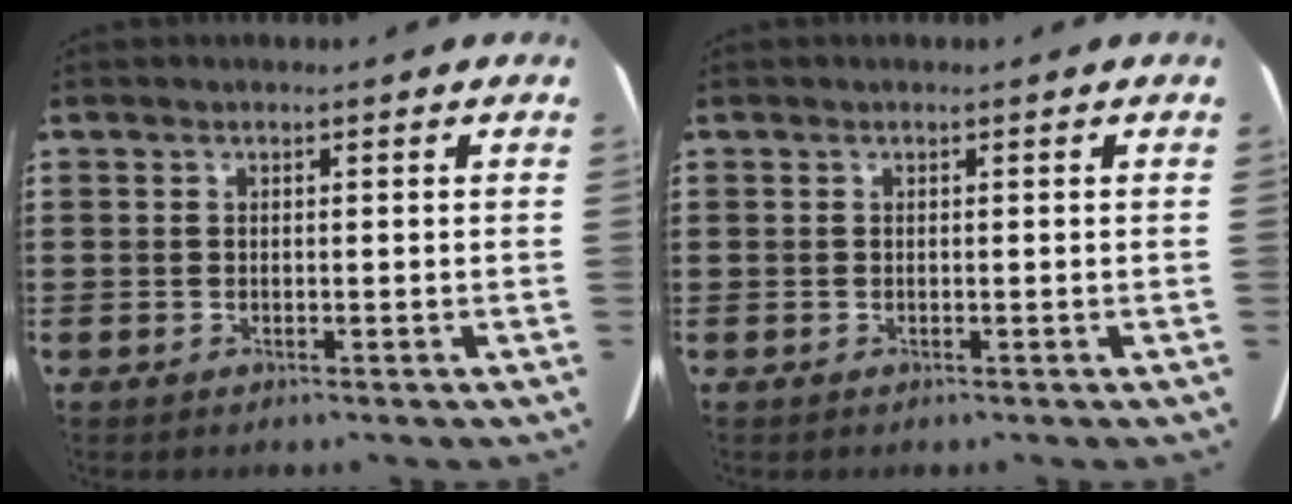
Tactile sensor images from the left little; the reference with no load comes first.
{"total": 0.0}